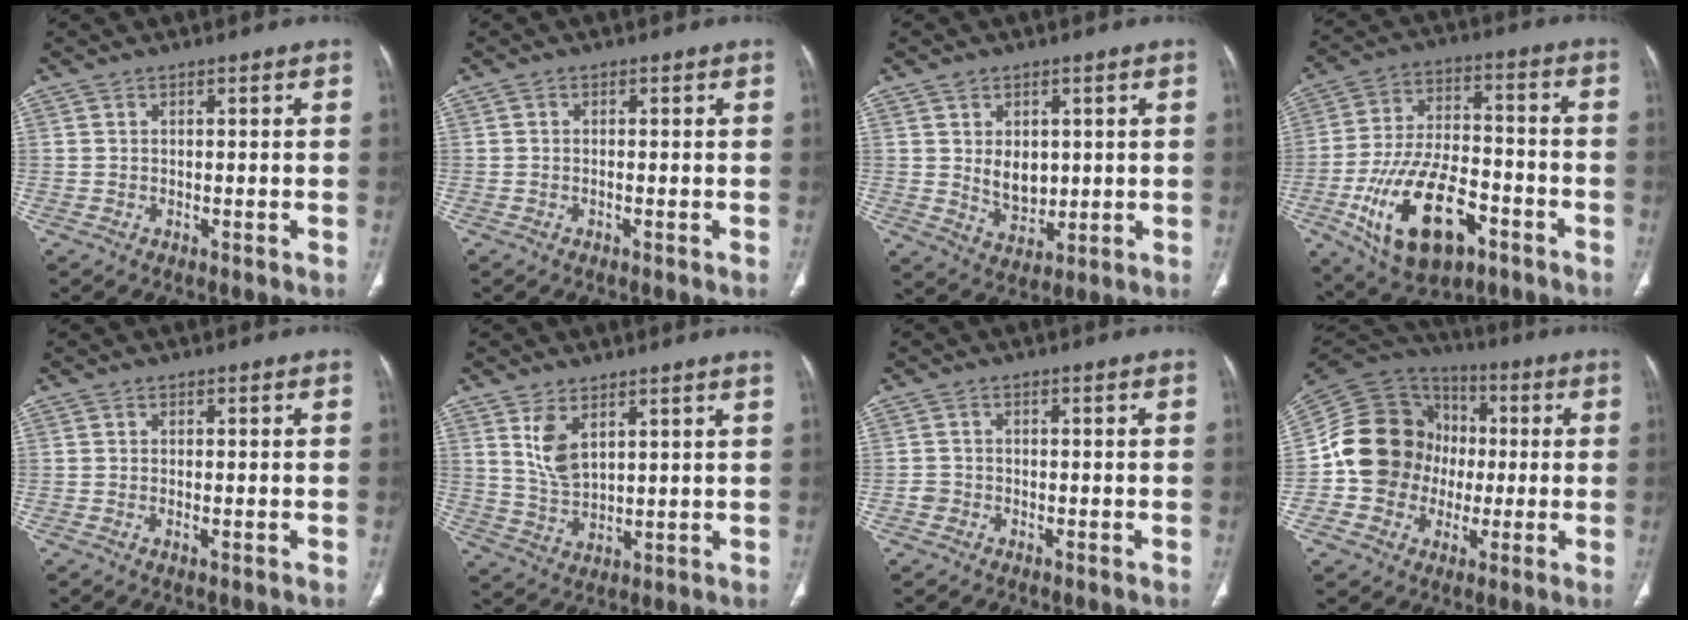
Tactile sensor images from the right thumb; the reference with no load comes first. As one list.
[{"total": 0.5, "force": [-0.3, 0.3, 0.4], "torque": [-0.005, 0.003, -0.008]}, {"total": 7.0, "force": [1.0, 5.1, 4.6], "torque": [-0.046, -0.014, 0.030]}, {"total": 20.3, "force": [-8.8, 10.6, 15.0], "torque": [-0.257, 0.043, -0.138]}, {"total": 1.0, "force": [-0.3, 0.4, 0.9], "torque": [-0.019, -0.001, -0.008]}, {"total": 7.0, "force": [4.1, 2.5, 5.1], "torque": [-0.088, -0.028, 0.081]}, {"total": 1.7, "force": [-1.0, 1.4, 0.4], "torque": [-0.007, 0.007, -0.024]}, {"total": 18.6, "force": [-1.4, 16.5, 8.5], "torque": [-0.132, 0.041, -0.027]}]